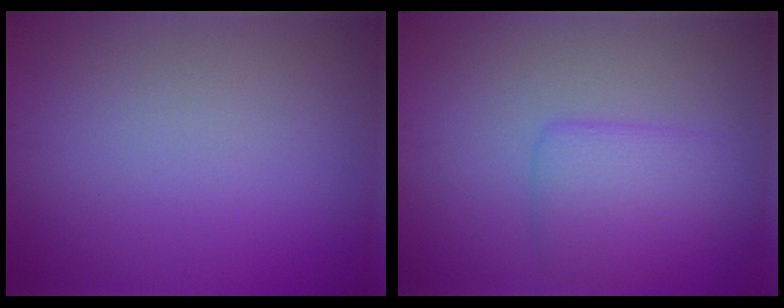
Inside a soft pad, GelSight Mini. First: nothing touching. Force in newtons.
{"total": 3.5, "press": 3.5, "slide": 0.1}